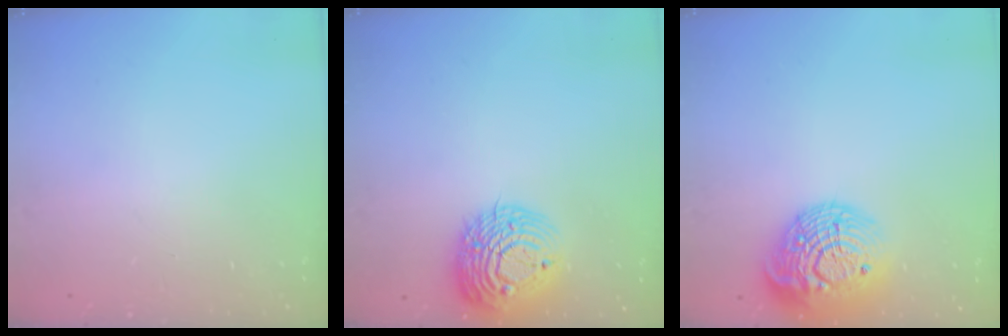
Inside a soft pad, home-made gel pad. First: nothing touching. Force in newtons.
{"total": 15.4, "press": 15.2, "slide": 2.5}
{"total": 20.4, "press": 20.4, "slide": 1.1}